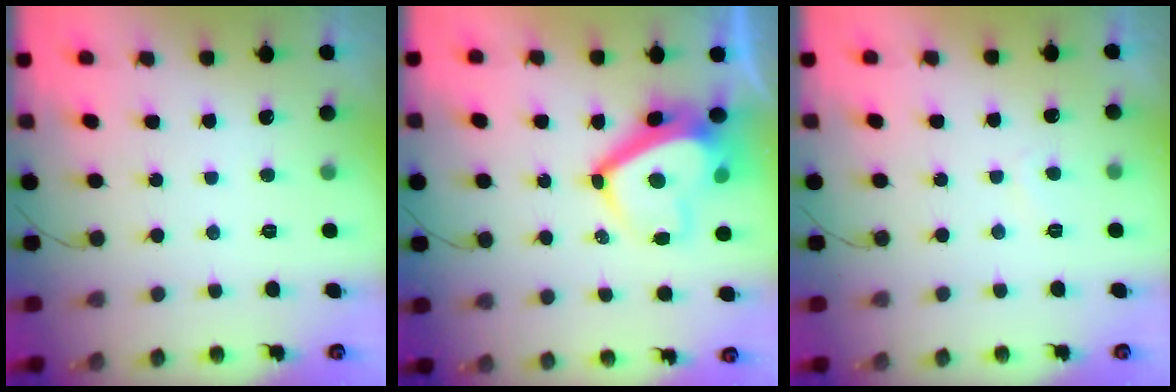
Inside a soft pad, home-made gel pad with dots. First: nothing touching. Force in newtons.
{"total": 10.5, "press": 10.2, "slide": 2.5}
{"total": 1.9, "press": 1.8, "slide": 0.6}